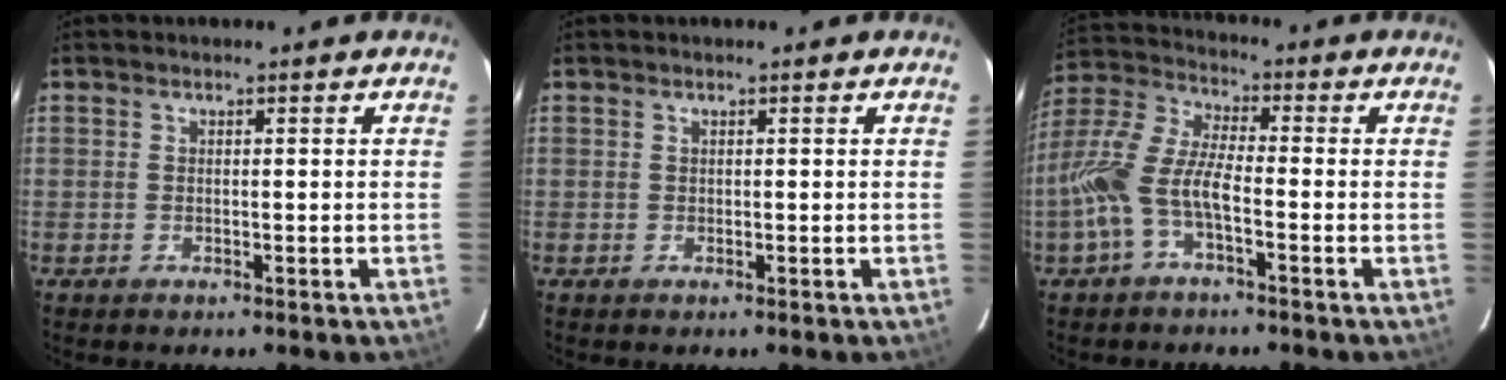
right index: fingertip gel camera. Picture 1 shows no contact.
{"total": 0.0}
{"total": 10.3, "force": [-3.6, 3.2, 9.1], "torque": [-0.209, 0.007, -0.075]}